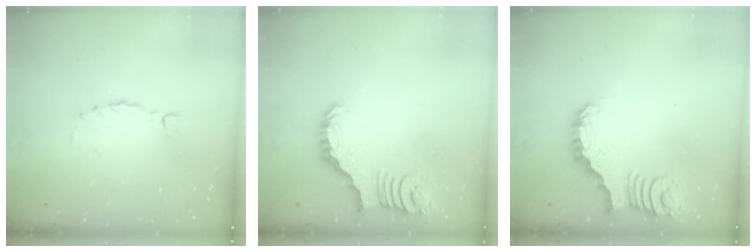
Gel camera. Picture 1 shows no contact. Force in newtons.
{"total": 2.6, "press": 2.5, "slide": 0.5}
{"total": 2.7, "press": 2.7, "slide": 0.2}